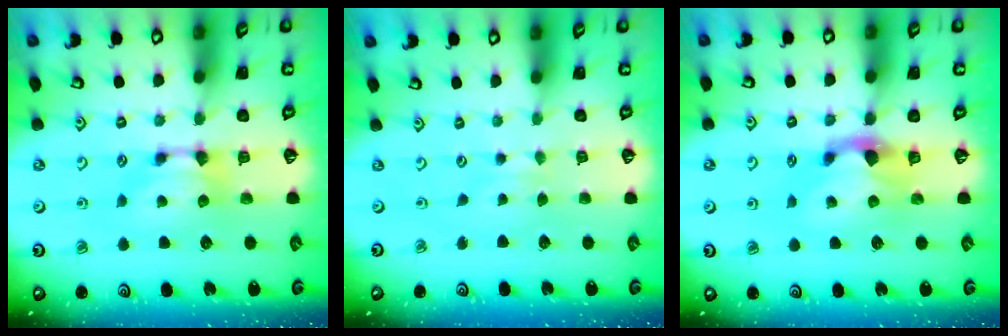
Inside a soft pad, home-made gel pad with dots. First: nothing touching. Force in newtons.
{"total": 2.8, "press": 2.7, "slide": 0.4}
{"total": 1.7, "press": 1.0, "slide": 1.4}